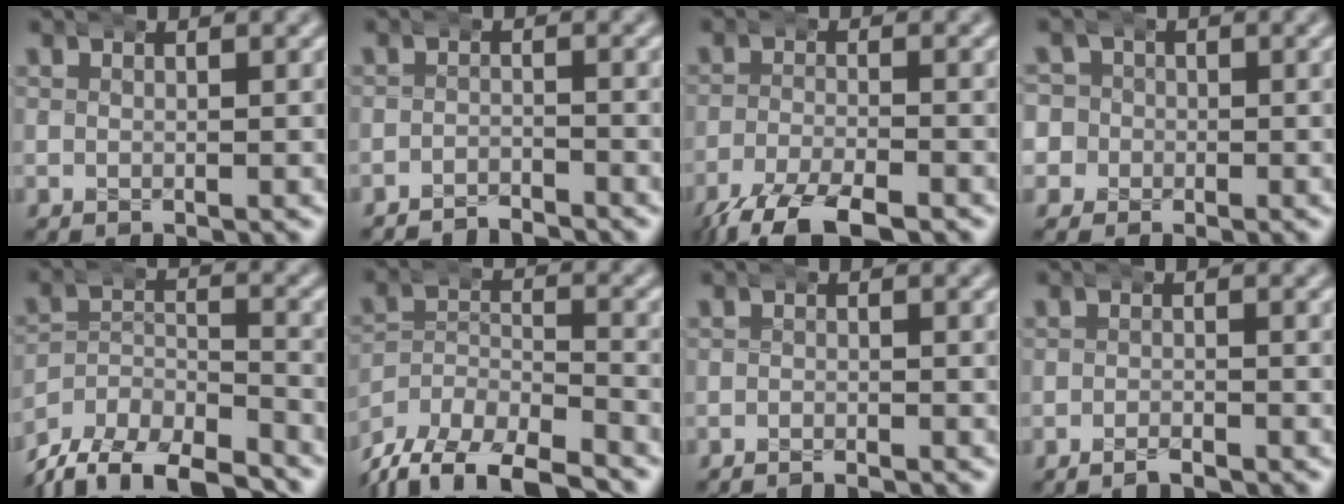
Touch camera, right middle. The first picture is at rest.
{"total": 3.3, "force": [-3.3, 0.1, -0.1], "torque": [0.014, -0.006, -0.058]}
{"total": 7.0, "force": [-5.6, 2.3, 3.5], "torque": [-0.064, -0.021, -0.081]}
{"total": 6.1, "force": [-1.0, 5.8, 1.4], "torque": [-0.042, -0.011, -0.027]}
{"total": 11.5, "force": [-9.5, 5.8, 3.1], "torque": [-0.059, -0.037, -0.155]}
{"total": 9.9, "force": [-7.2, 6.0, 3.3], "torque": [-0.068, -0.031, -0.123]}
{"total": 1.6, "force": [-1.6, -0.2, 0.2], "torque": [0.006, 0.000, -0.029]}
{"total": 1.9, "force": [-1.8, 0.2, 0.7], "torque": [-0.001, 0.001, -0.034]}